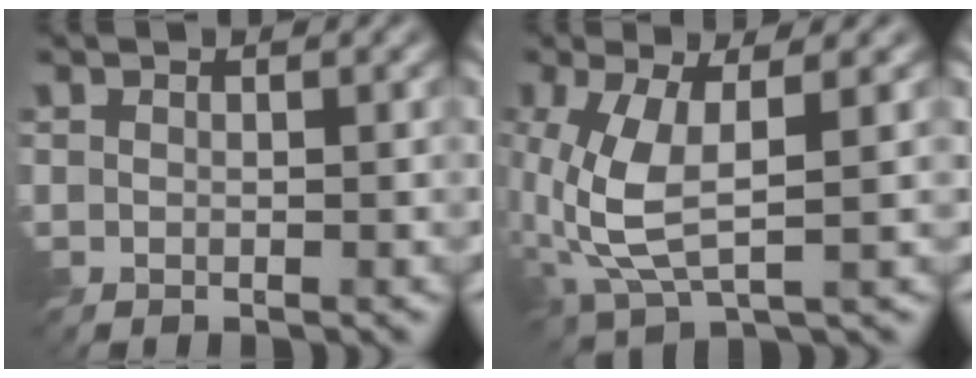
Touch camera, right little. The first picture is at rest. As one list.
[{"total": 6.1, "force": [-0.6, 2.6, 5.5], "torque": [-0.144, -0.011, -0.008]}]